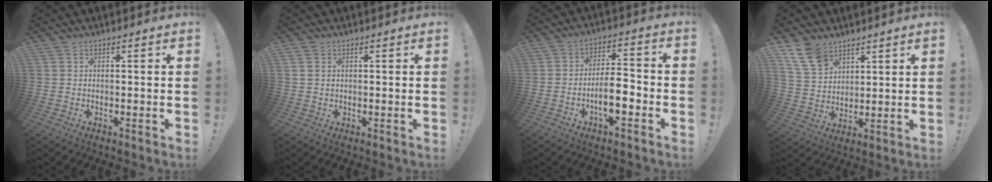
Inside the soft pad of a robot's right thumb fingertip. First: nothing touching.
{"total": 1.3, "force": [0.6, 1.0, 0.7], "torque": [-0.012, 0.003, 0.010]}
{"total": 9.3, "force": [-3.6, 3.0, 8.1], "torque": [-0.137, 0.012, -0.063]}
{"total": 10.9, "force": [7.4, 6.7, 4.5], "torque": [-0.091, -0.035, 0.147]}